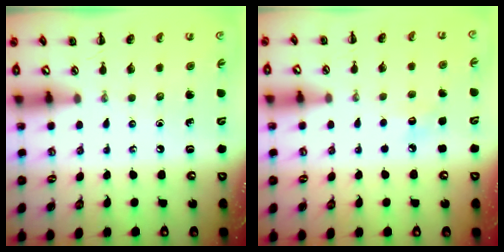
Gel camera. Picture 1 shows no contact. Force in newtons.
{"total": 5.7, "press": 5.5, "slide": 1.5}